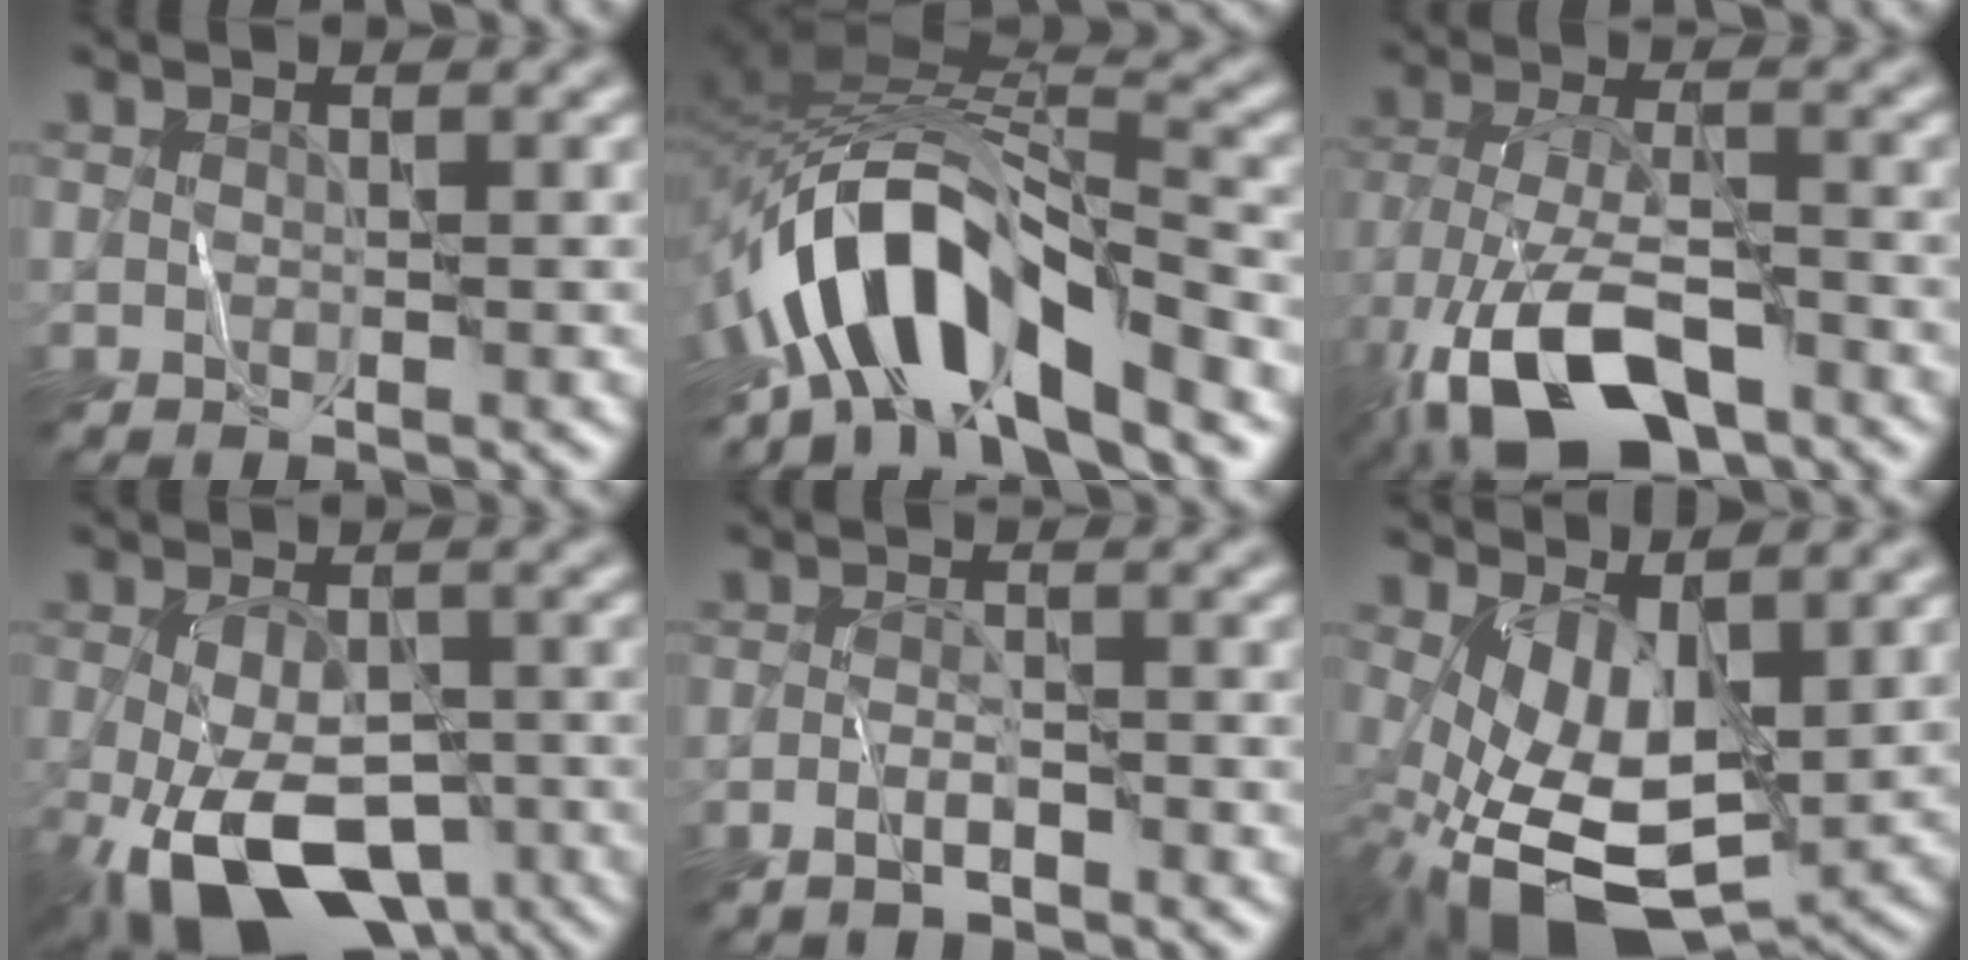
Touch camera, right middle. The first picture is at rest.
{"total": 10.4, "force": [-6.0, 3.8, 7.6], "torque": [-0.126, 0.010, -0.112]}
{"total": 10.9, "force": [-6.5, 4.4, 7.6], "torque": [-0.156, -0.009, -0.123]}
{"total": 12.9, "force": [-5.6, 6.9, 9.5], "torque": [-0.183, -0.041, -0.084]}
{"total": 1.6, "force": [-1.2, 0.2, 1.1], "torque": [-0.020, 0.005, -0.025]}
{"total": 8.3, "force": [-0.2, 4.6, 6.9], "torque": [-0.156, -0.027, 0.006]}